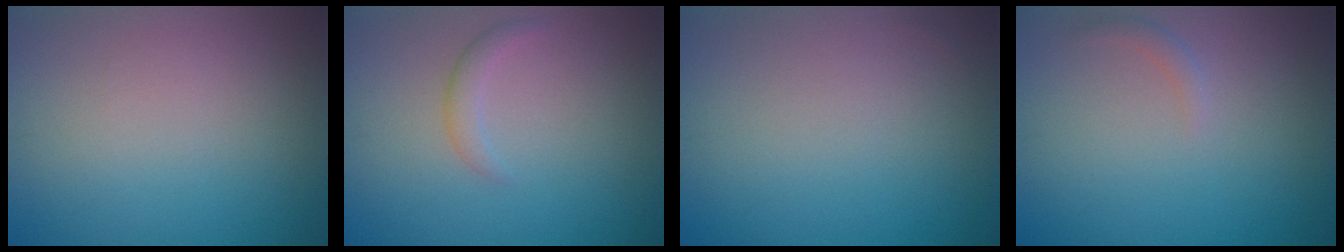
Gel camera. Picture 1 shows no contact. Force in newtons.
{"total": 1.3, "press": 1.3, "slide": 0.1}
{"total": 0.0}
{"total": 0.8, "press": 0.8, "slide": 0.1}